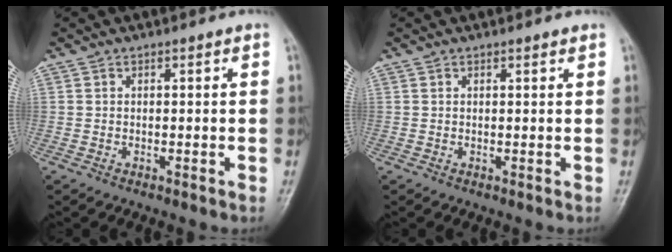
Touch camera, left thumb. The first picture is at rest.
{"total": 0.9, "force": [0.7, 0.1, 0.5], "torque": [-0.006, -0.002, 0.010]}